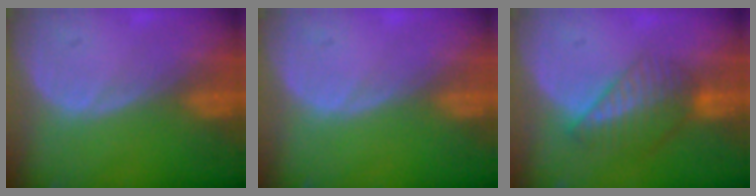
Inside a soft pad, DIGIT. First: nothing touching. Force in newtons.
{"total": 0.0}
{"total": 7.0, "press": 6.0, "slide": 3.5}